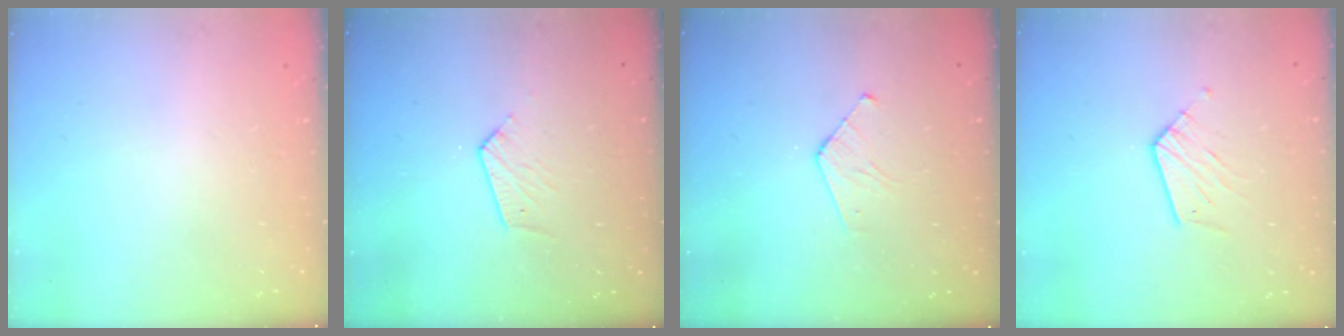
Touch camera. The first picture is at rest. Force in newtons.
{"total": 3.8, "press": 3.8, "slide": 0.3}
{"total": 4.9, "press": 4.9, "slide": 0.4}
{"total": 8.3, "press": 8.3, "slide": 0.2}